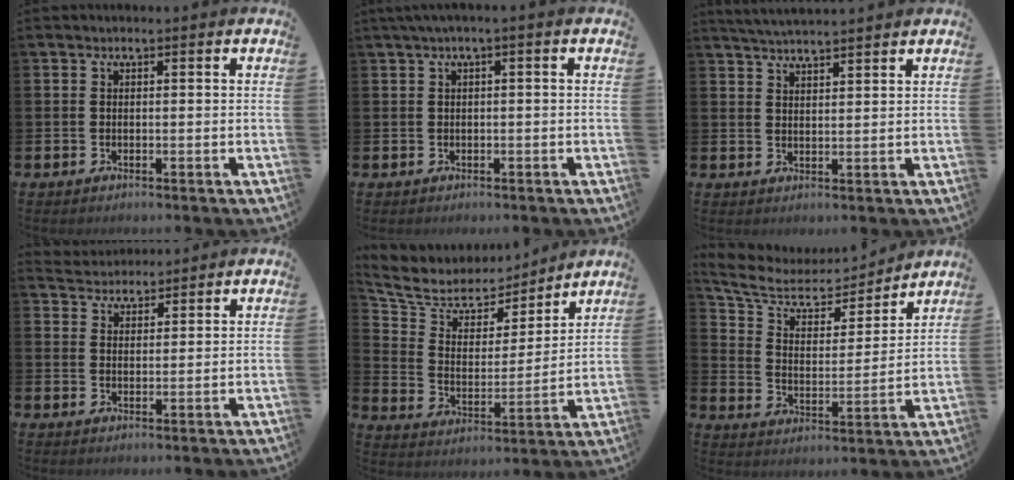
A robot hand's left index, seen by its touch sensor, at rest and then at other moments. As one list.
[{"total": 1.0, "force": [0.1, 0.0, 1.0], "torque": [-0.021, 0.002, 0.002]}, {"total": 3.6, "force": [3.6, 0.0, 0.5], "torque": [-0.022, -0.011, 0.066]}, {"total": 3.7, "force": [3.6, 0.8, -0.4], "torque": [0.002, -0.019, 0.065]}, {"total": 6.7, "force": [5.7, 3.4, 0.6], "torque": [-0.057, -0.043, 0.098]}, {"total": 8.0, "force": [6.6, 3.8, 2.5], "torque": [-0.089, -0.046, 0.111]}]